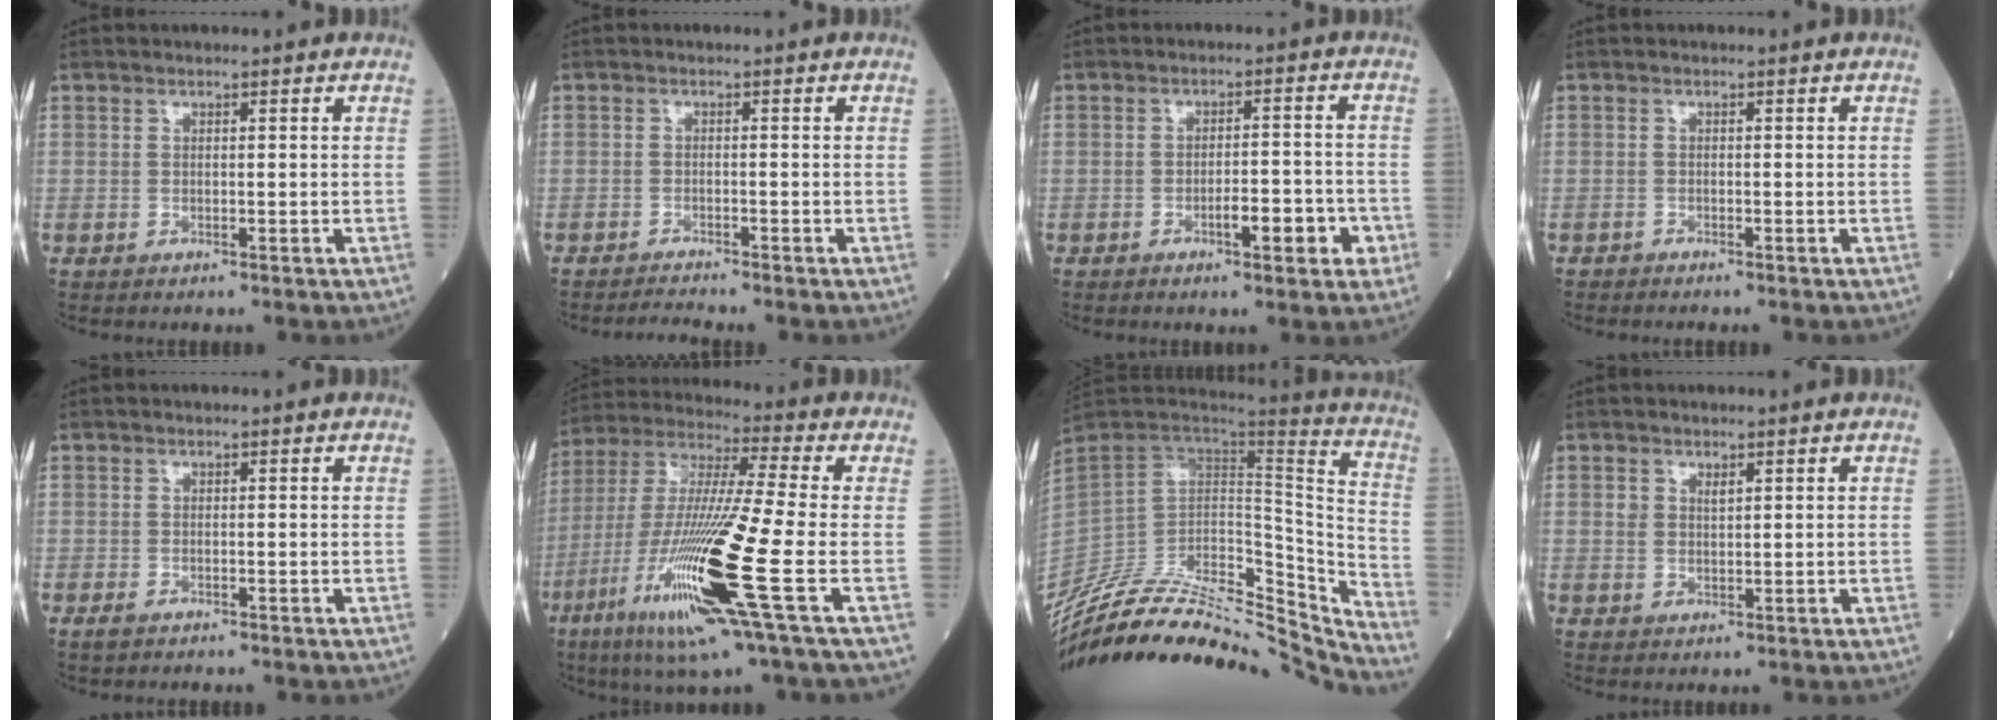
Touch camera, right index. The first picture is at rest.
{"total": 2.0, "force": [-1.8, -0.8, 0.0], "torque": [-0.005, -0.011, -0.034]}
{"total": 5.6, "force": [-2.5, 1.5, 4.9], "torque": [-0.065, 0.007, -0.032]}
{"total": 0.8, "force": [-0.8, 0.0, 0.2], "torque": [-0.005, -0.001, -0.017]}
{"total": 0.9, "force": [-0.7, 0.3, 0.5], "torque": [-0.018, -0.003, -0.013]}
{"total": 20.6, "force": [-7.3, 0.0, 19.3], "torque": [-0.404, -0.036, -0.143]}
{"total": 36.0, "force": [-32.4, 7.1, 14.0], "torque": [-0.204, -0.032, -0.480]}
{"total": 1.6, "force": [0.8, 0.9, 1.0], "torque": [-0.021, 0.003, 0.018]}